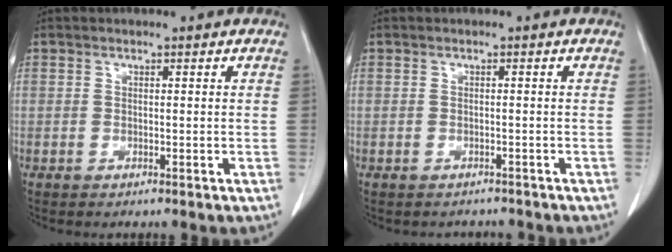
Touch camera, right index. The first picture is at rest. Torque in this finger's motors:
{"motor_torque": [-0.12, -0.09, -0.02, -0.02]}